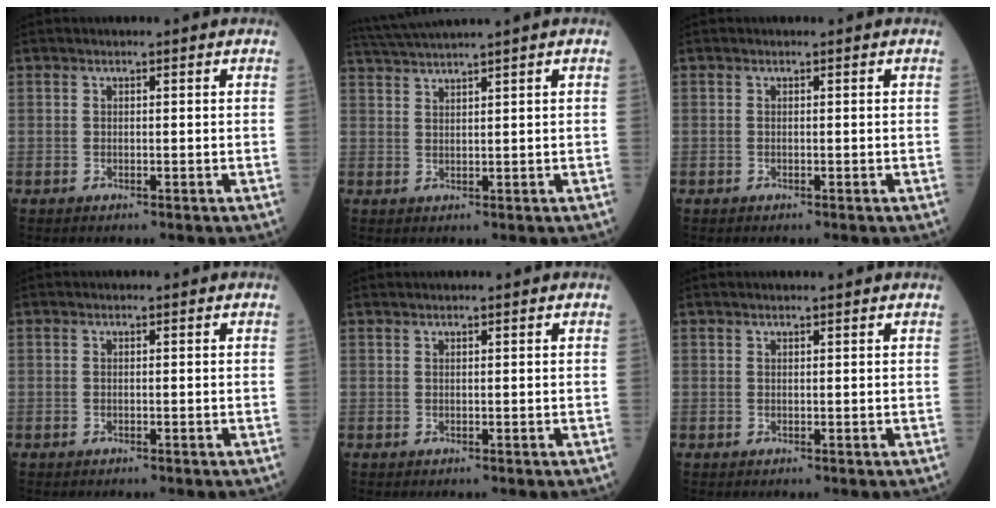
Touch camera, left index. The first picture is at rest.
{"total": 5.7, "force": [4.9, -1.8, 2.3], "torque": [-0.044, 0.017, 0.094]}
{"total": 0.0}
{"total": 0.0}
{"total": 1.4, "force": [1.3, -0.2, 0.6], "torque": [-0.009, 0.016, 0.027]}
{"total": 2.2, "force": [2.0, 0.2, 0.8], "torque": [-0.008, 0.019, 0.029]}